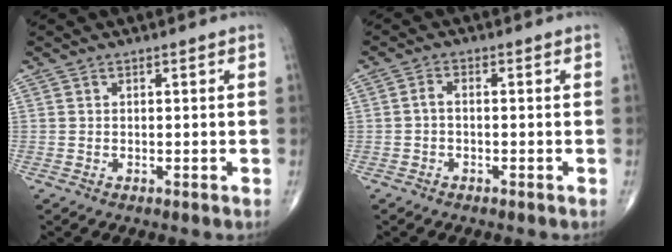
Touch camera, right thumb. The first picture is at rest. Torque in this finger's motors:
{"motor_torque": [-0.13, 0.12, -0.02, 0.11, 0.01]}